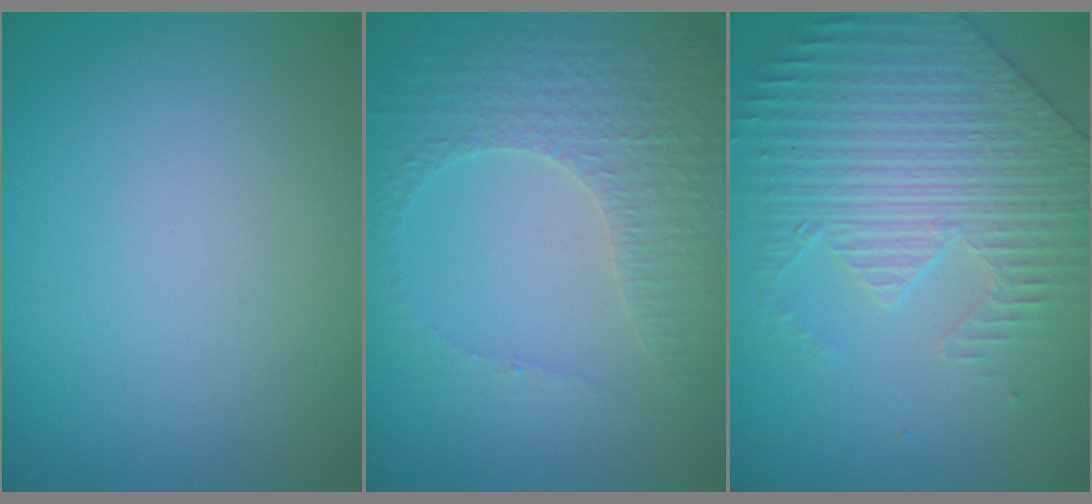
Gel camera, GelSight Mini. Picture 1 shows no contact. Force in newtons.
{"total": 3.3, "press": 3.1, "slide": 1.0}
{"total": 4.2, "press": 4.0, "slide": 1.2}